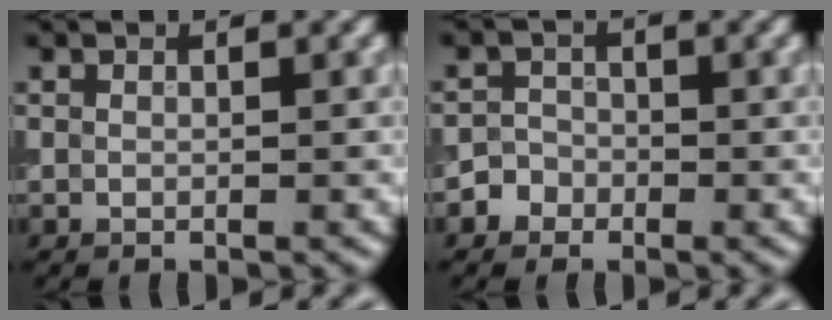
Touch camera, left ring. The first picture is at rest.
{"total": 1.6, "force": [-0.9, 1.4, 0.1], "torque": [0.016, 0.005, -0.021]}